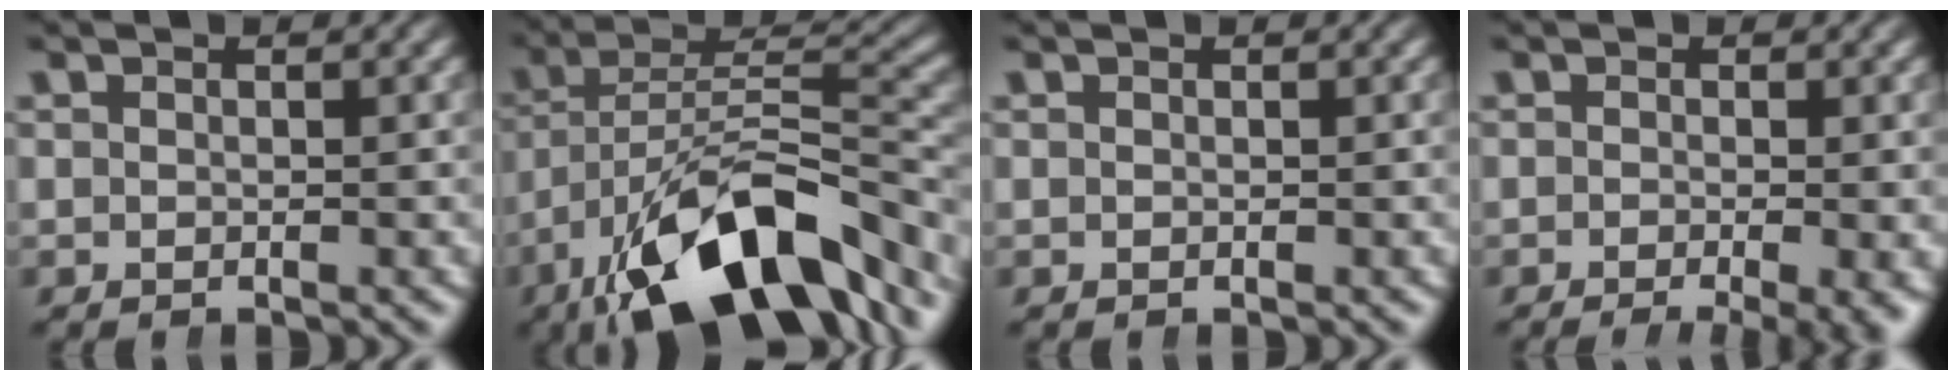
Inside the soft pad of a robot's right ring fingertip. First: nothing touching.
{"total": 13.2, "force": [-5.9, 5.7, 10.3], "torque": [-0.163, -0.025, -0.066]}
{"total": 0.0}
{"total": 4.2, "force": [-3.0, 0.6, 2.9], "torque": [-0.027, -0.009, -0.040]}